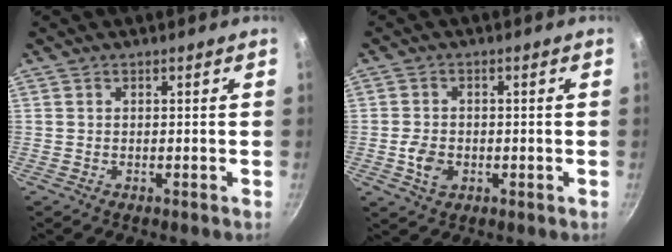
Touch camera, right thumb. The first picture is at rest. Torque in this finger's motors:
{"motor_torque": [0.73, 0.81, 0.29, 0.39, 0.03]}